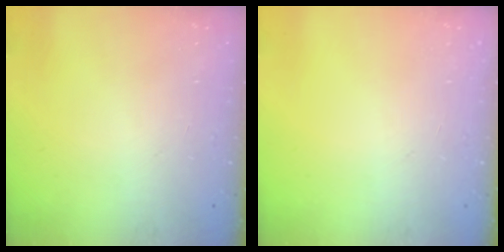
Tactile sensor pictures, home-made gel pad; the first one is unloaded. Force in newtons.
{"total": 0.0}